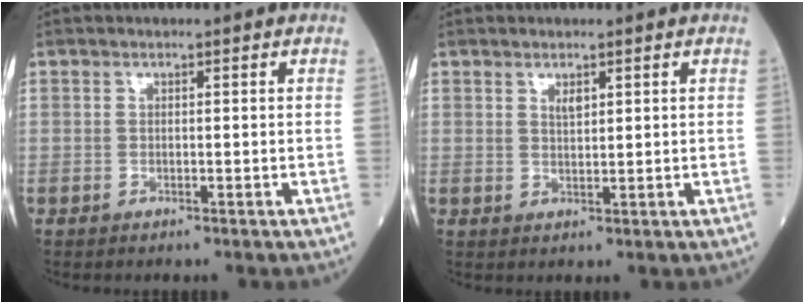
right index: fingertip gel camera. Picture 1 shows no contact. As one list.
[{"total": 1.6, "force": [1.0, 0.4, 1.2], "torque": [-0.024, -0.003, 0.020]}]